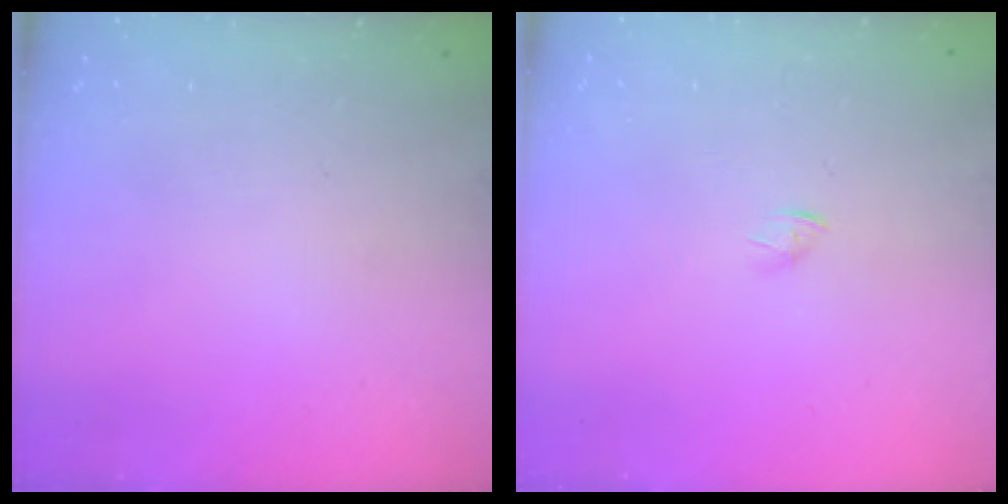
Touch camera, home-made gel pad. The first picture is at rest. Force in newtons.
{"total": 1.4, "press": 1.3, "slide": 0.4}